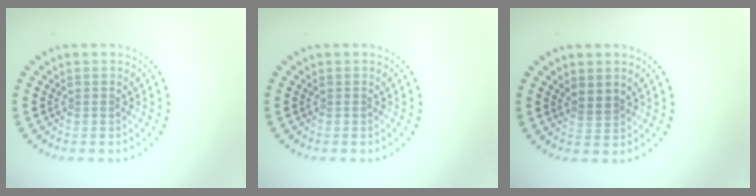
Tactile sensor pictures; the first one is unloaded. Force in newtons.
{"total": 0.0}
{"total": 1.5, "press": 1.3, "slide": 0.7}